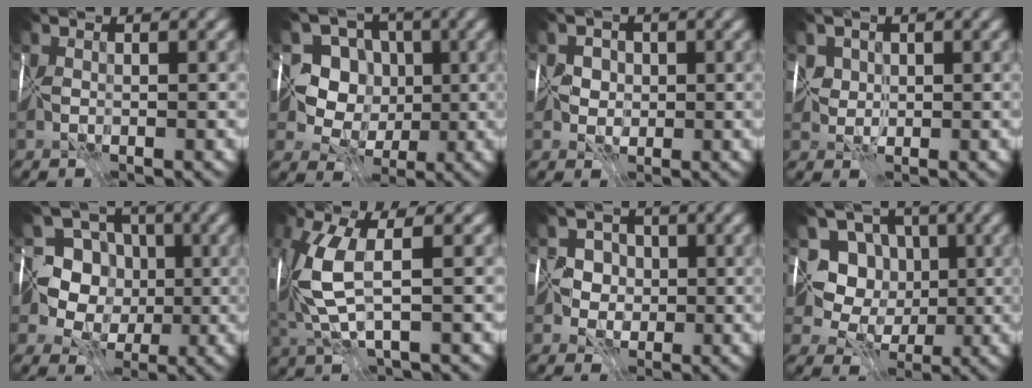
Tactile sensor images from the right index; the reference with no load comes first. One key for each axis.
{"total": 7.5, "fx": 1.1, "fy": 6.8, "fz": 3.0, "tx": -0.029, "ty": 0.015, "tz": -0.012}
{"total": 1.8, "fx": 0.6, "fy": 1.7, "fz": 0.0, "tx": 0.017, "ty": 0.008, "tz": 0.008}
{"total": 1.7, "fx": 1.0, "fy": 1.4, "fz": -0.2, "tx": 0.015, "ty": 0.009, "tz": 0.014}
{"total": 8.6, "fx": 0.6, "fy": 8.0, "fz": 3.1, "tx": -0.054, "ty": 0.029, "tz": -0.022}
{"total": 5.7, "fx": 1.0, "fy": 1.8, "fz": 5.3, "tx": -0.146, "ty": 0.009, "tz": 0.022}
{"total": 2.7, "fx": 0.3, "fy": 2.6, "fz": 0.4, "tx": 0.021, "ty": 0.013, "tz": -0.002}
{"total": 6.5, "fx": 1.5, "fy": 5.9, "fz": 2.3, "tx": -0.018, "ty": 0.009, "tz": -0.001}